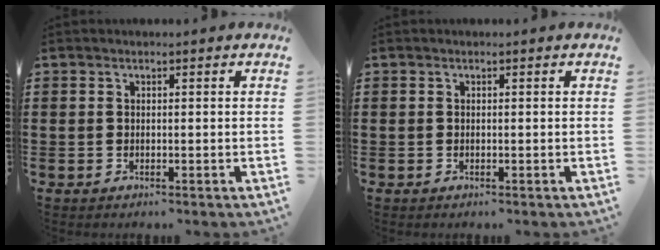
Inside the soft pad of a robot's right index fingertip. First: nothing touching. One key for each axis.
{"total": 0.0}